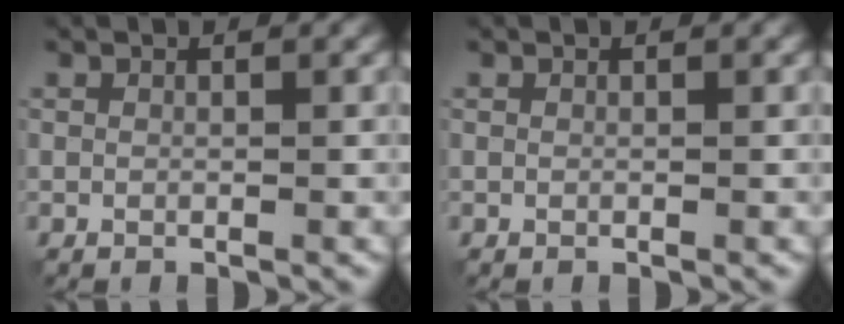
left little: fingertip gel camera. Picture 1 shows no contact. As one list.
[{"total": 0.0}]